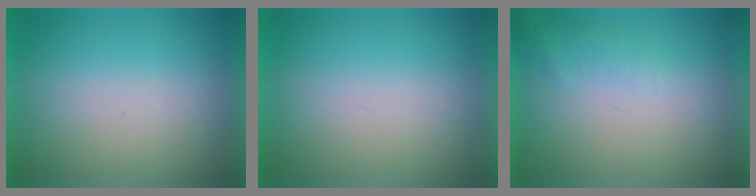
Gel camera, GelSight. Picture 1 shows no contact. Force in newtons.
{"total": 0.0}
{"total": 1.3}